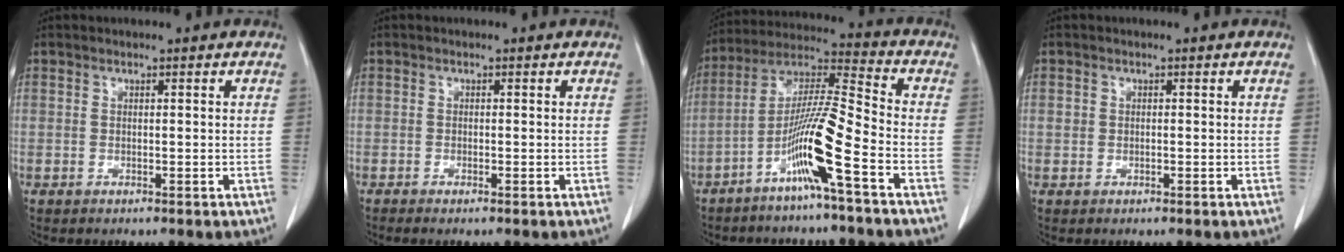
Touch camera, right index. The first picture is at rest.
{"total": 1.0, "force": [-0.7, 0.0, 0.6], "torque": [-0.013, -0.002, -0.012]}
{"total": 11.9, "force": [-5.6, -0.9, 10.4], "torque": [-0.204, -0.001, -0.113]}
{"total": 0.8, "force": [0.1, 0.8, 0.2], "torque": [0.000, 0.006, 0.002]}